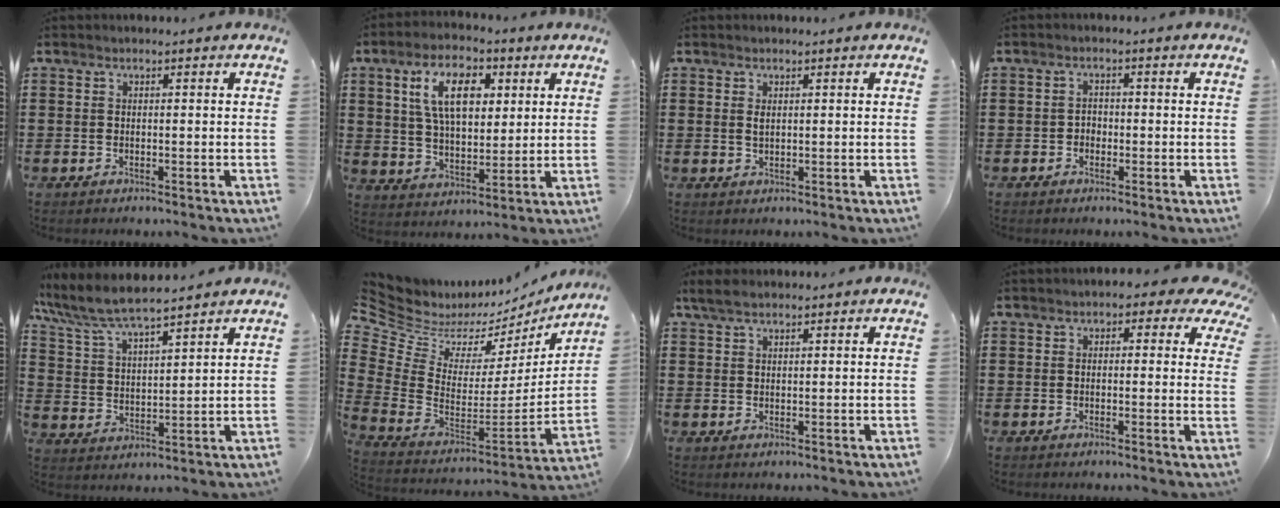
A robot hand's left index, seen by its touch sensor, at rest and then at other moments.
{"total": 10.1, "force": [4.3, 5.1, 7.5], "torque": [-0.155, 0.015, 0.076]}
{"total": 1.1, "force": [0.4, 0.6, 0.8], "torque": [-0.019, 0.004, 0.006]}
{"total": 1.3, "force": [-0.8, 1.1, 0.4], "torque": [-0.012, 0.003, -0.018]}
{"total": 6.9, "force": [6.3, 0.9, 2.6], "torque": [-0.078, -0.029, 0.110]}
{"total": 5.0, "force": [3.7, 3.4, 0.6], "torque": [-0.055, -0.042, 0.064]}
{"total": 2.5, "force": [1.9, 0.7, 1.5], "torque": [-0.033, 0.003, 0.036]}
{"total": 2.7, "force": [1.1, 1.7, 1.7], "torque": [-0.026, 0.000, 0.013]}